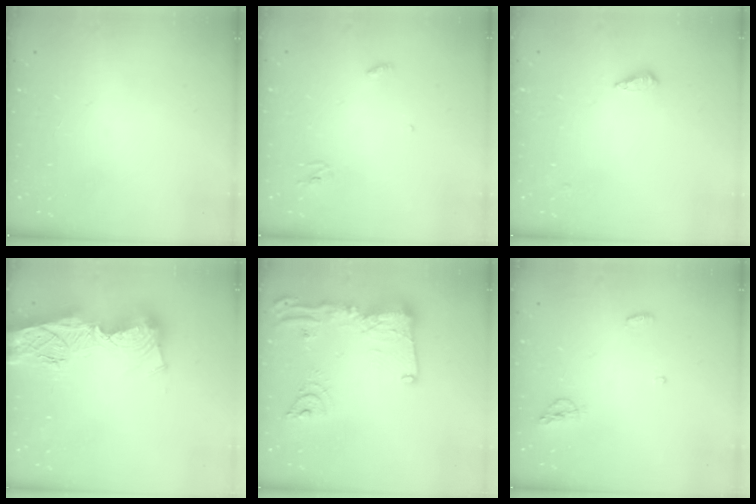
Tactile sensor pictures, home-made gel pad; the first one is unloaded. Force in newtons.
{"total": 2.9, "press": 2.9, "slide": 0.2}
{"total": 3.5, "press": 3.5, "slide": 0.4}
{"total": 19.6, "press": 19.5, "slide": 1.9}
{"total": 18.5, "press": 18.4, "slide": 1.7}
{"total": 4.1, "press": 3.9, "slide": 1.3}